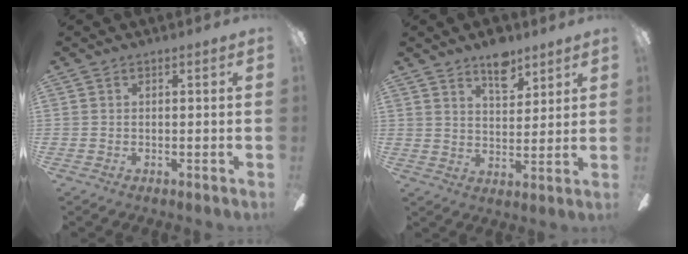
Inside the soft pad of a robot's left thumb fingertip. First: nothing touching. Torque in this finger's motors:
{"motor_torque": [0.83, 0.22, 0.63, -0.66, 0.02]}